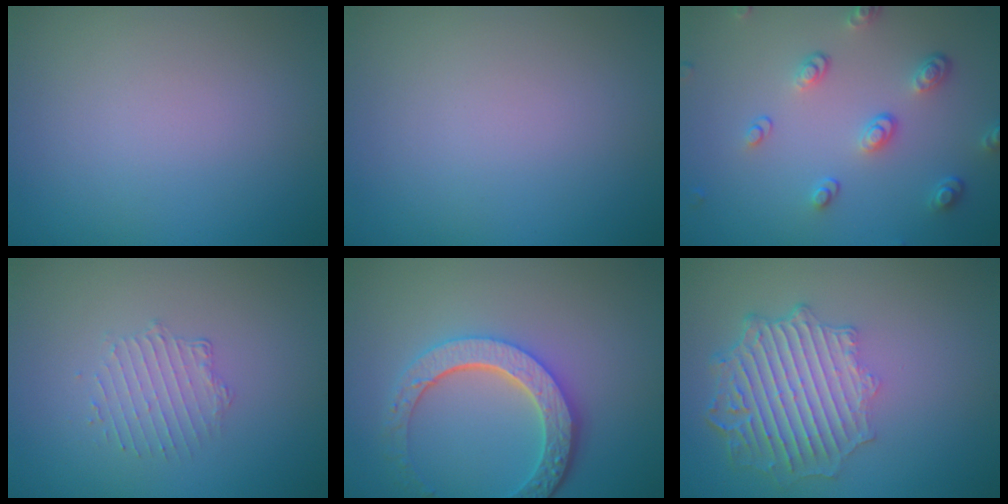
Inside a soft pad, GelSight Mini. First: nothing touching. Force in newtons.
{"total": 0.0}
{"total": 3.5, "press": 2.7, "slide": 2.3}
{"total": 1.6, "press": 0.9, "slide": 1.3}
{"total": 5.4, "press": 4.3, "slide": 3.4}
{"total": 6.2, "press": 4.8, "slide": 4.0}